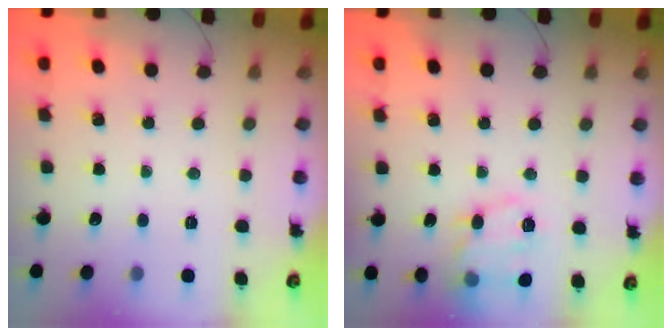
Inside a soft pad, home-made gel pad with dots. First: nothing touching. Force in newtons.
{"total": 15.6, "press": 15.6, "slide": 1.1}